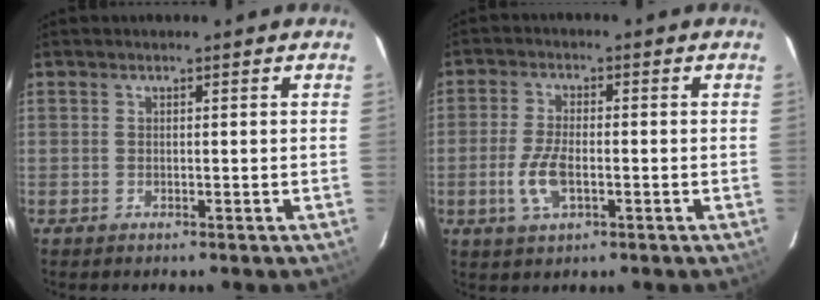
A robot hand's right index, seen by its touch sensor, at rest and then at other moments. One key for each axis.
{"total": 6.5, "fx": -1.9, "fy": 2.8, "fz": 5.5, "tx": -0.122, "ty": -0.003, "tz": -0.037}